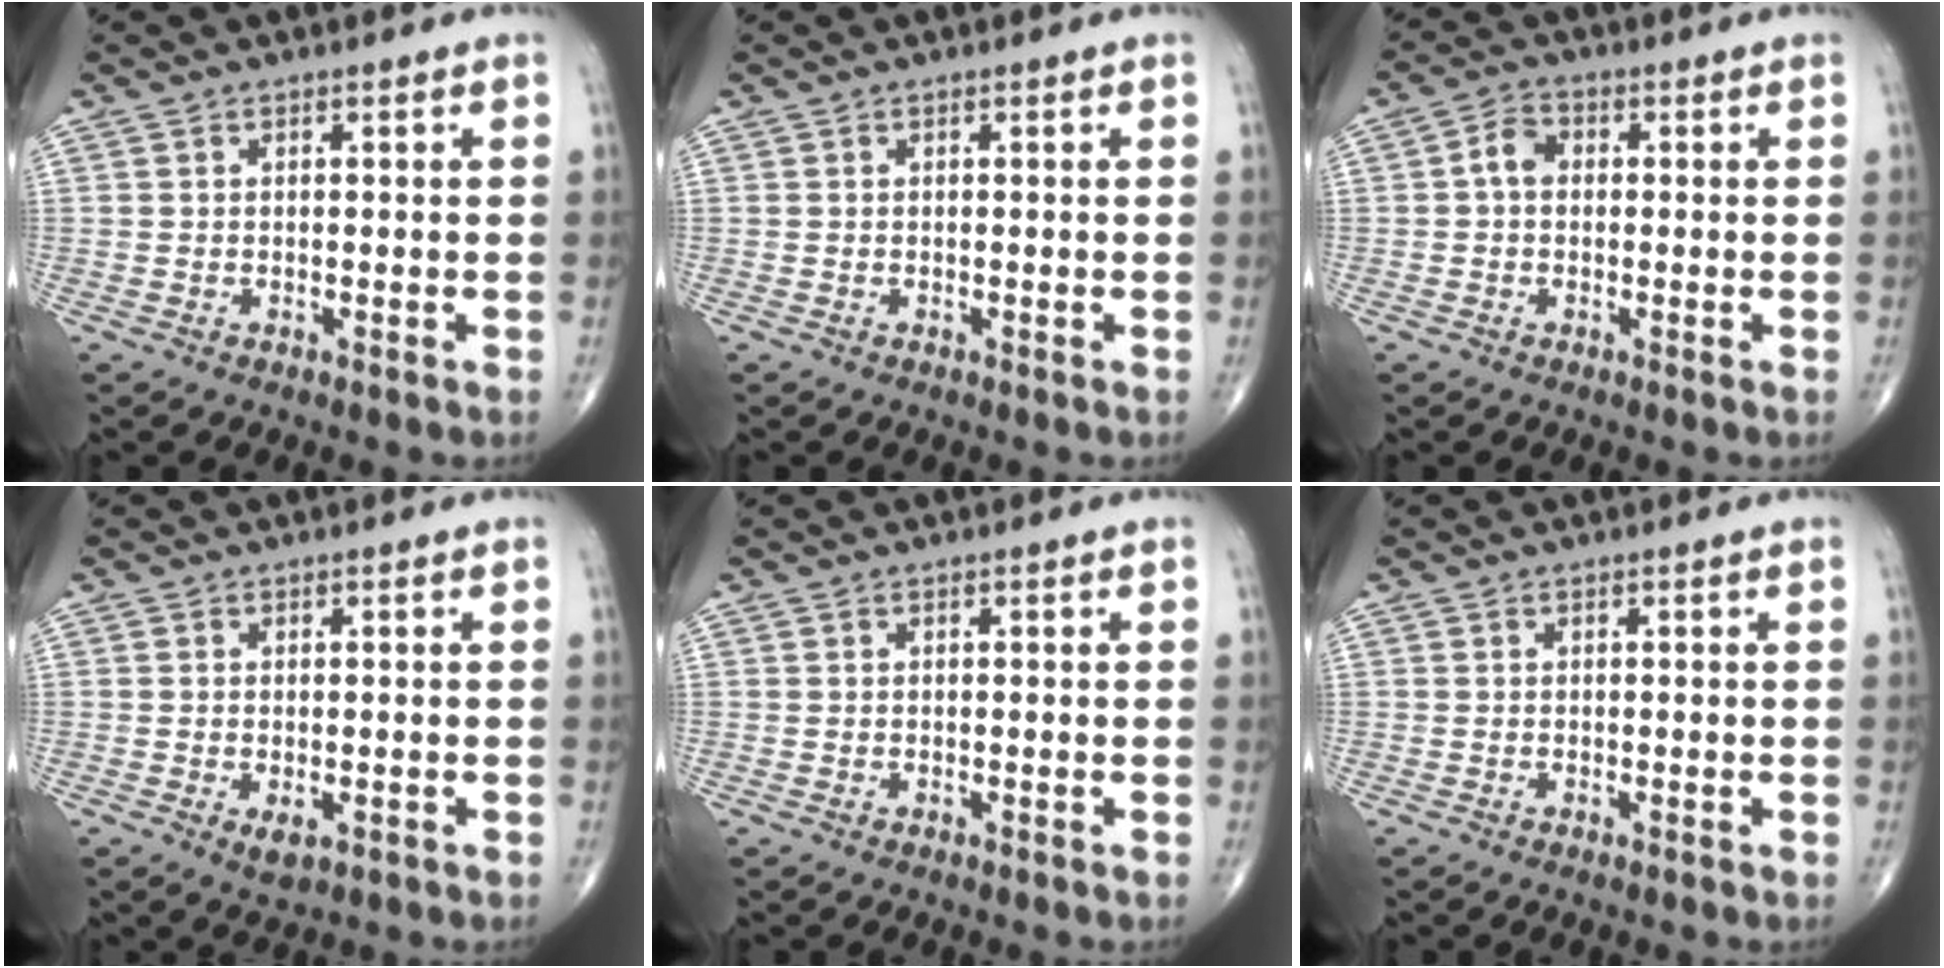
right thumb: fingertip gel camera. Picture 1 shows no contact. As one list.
[{"total": 0.0}, {"total": 3.7, "force": [0.1, 2.8, 2.4], "torque": [-0.037, 0.015, -0.007]}, {"total": 2.4, "force": [-0.8, 1.2, 1.9], "torque": [-0.026, -0.003, -0.008]}, {"total": 0.0}, {"total": 0.0}]